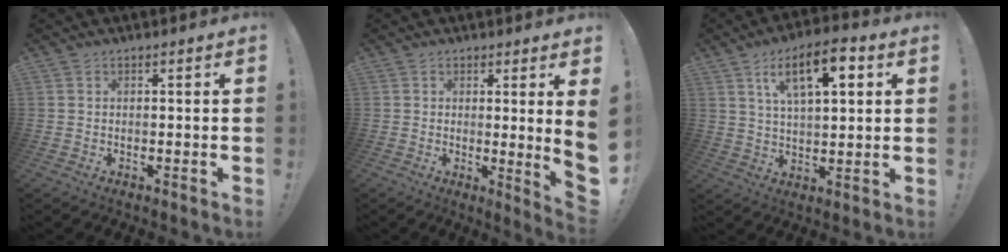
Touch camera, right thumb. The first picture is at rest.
{"total": 5.6, "force": [1.6, -0.8, 5.3], "torque": [-0.069, -0.028, 0.025]}
{"total": 12.9, "force": [5.5, 5.0, 10.6], "torque": [-0.166, -0.009, 0.089]}